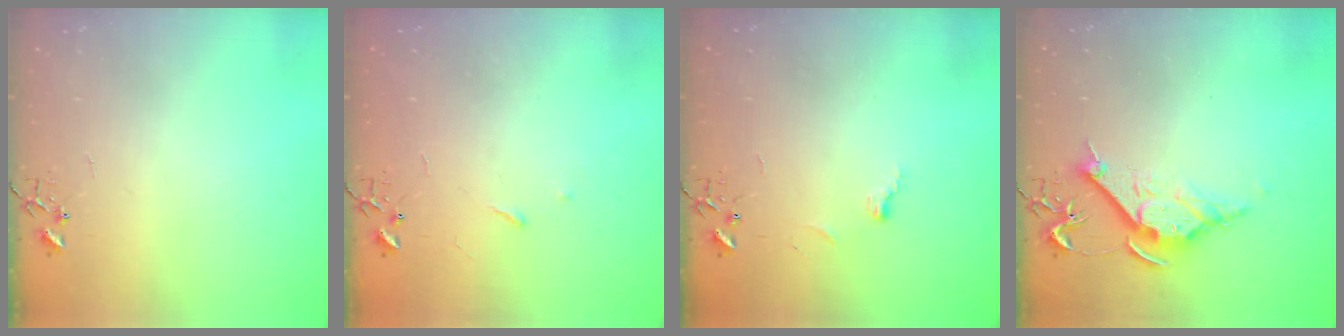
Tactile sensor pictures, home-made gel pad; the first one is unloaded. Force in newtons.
{"total": 2.9, "press": 2.8, "slide": 0.5}
{"total": 3.4, "press": 3.4, "slide": 0.4}
{"total": 10.7, "press": 10.7, "slide": 0.7}